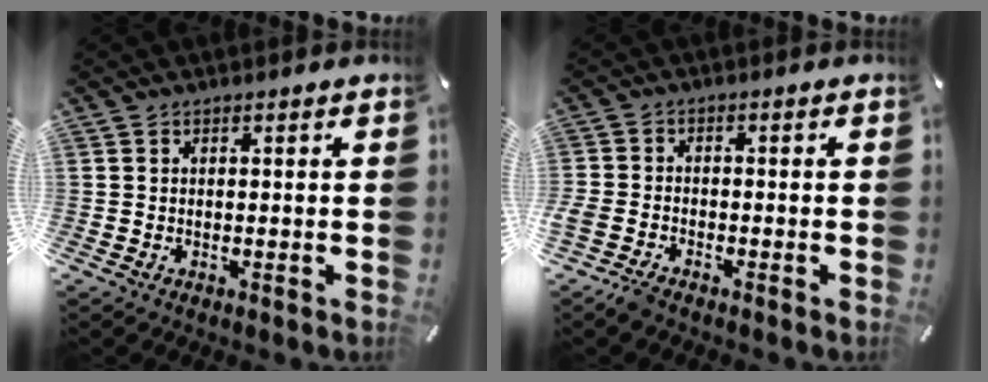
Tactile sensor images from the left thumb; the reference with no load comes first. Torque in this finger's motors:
{"motor_torque": [0.17, 0.56, 0.61, 0.36, 0.33]}